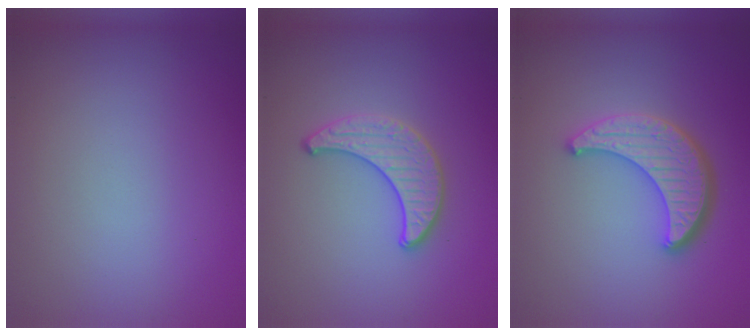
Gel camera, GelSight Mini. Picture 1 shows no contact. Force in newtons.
{"total": 2.4, "press": 2.4, "slide": 0.1}
{"total": 4.5, "press": 3.7, "slide": 2.6}